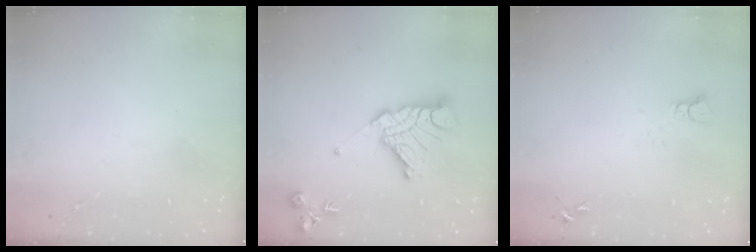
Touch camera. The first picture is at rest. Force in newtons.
{"total": 16.4, "press": 16.3, "slide": 1.4}
{"total": 2.5, "press": 2.5, "slide": 0.1}